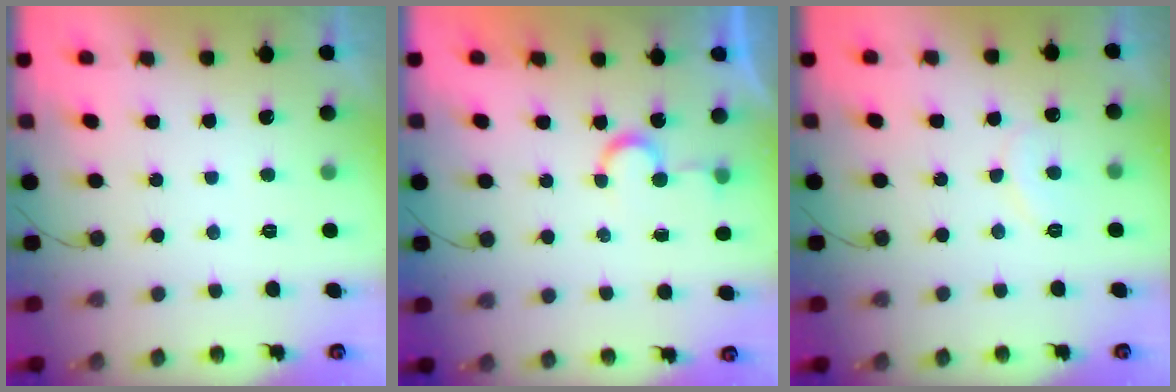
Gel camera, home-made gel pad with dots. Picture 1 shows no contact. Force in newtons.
{"total": 4.6, "press": 4.6, "slide": 0.3}
{"total": 7.3, "press": 7.3, "slide": 0.5}